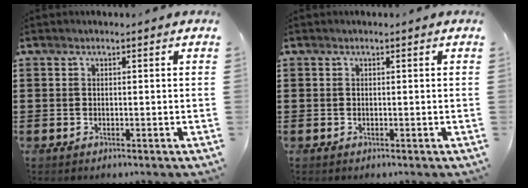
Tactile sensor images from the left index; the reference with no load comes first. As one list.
[{"total": 0.0}]